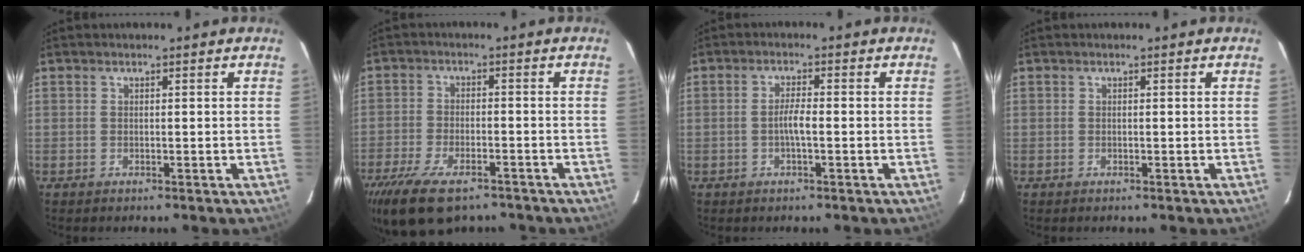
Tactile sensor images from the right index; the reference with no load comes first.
{"total": 14.5, "force": [-10.3, 5.9, 8.3], "torque": [-0.187, -0.034, -0.176]}
{"total": 2.7, "force": [-0.8, 0.3, 2.6], "torque": [-0.050, 0.003, -0.015]}
{"total": 0.0}